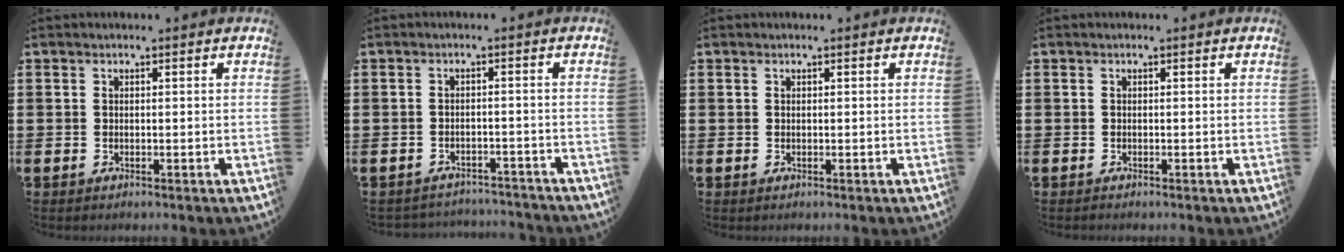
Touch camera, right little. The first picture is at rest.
{"total": 2.1, "force": [-2.0, 0.1, -0.1], "torque": [-0.005, 0.002, -0.045]}
{"total": 0.0}
{"total": 0.0}